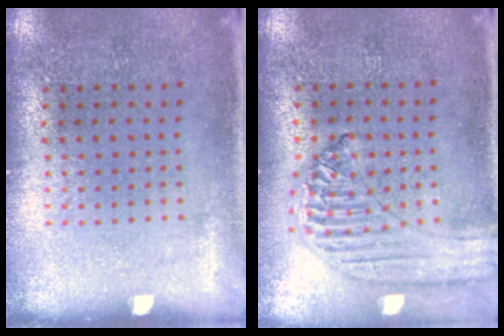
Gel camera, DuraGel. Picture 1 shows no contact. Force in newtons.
{"total": 1.3, "press": 1.3, "slide": 0.2}